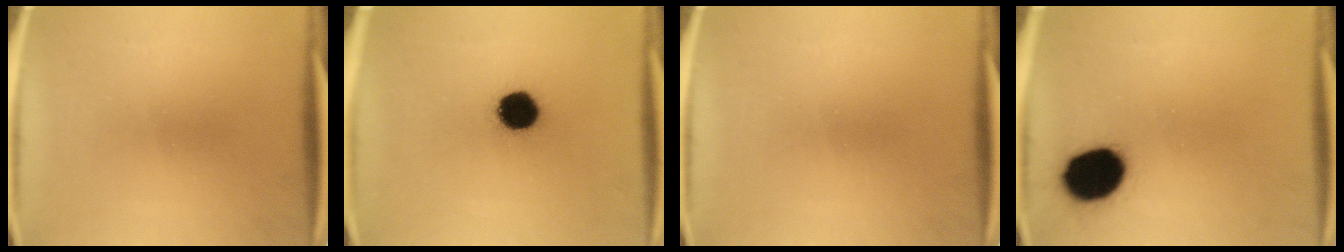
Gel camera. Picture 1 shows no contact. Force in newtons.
{"total": 9.5}
{"total": 0.0}
{"total": 14.4}